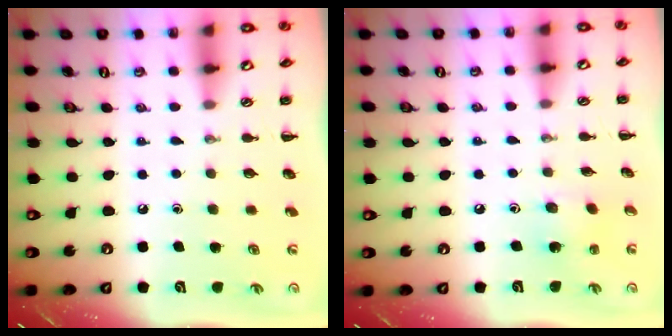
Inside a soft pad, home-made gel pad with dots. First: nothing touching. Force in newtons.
{"total": 2.2, "press": 2.1, "slide": 0.6}